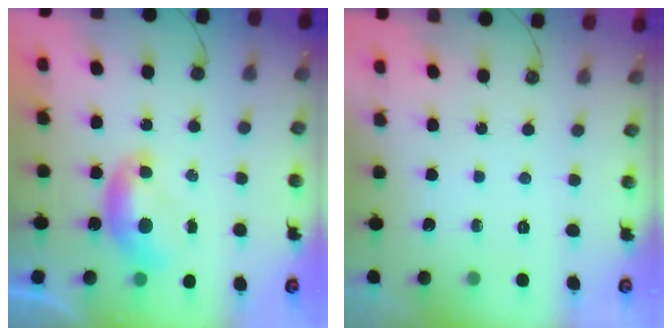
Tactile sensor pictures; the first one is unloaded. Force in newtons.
{"total": 0.0}